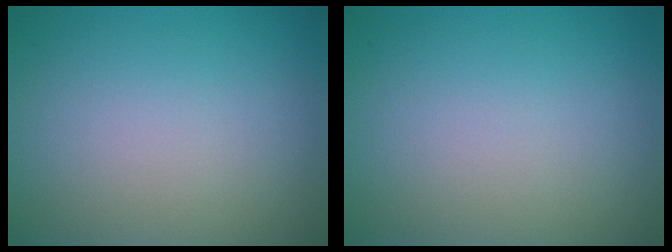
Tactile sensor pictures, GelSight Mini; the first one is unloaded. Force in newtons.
{"total": 0.0}